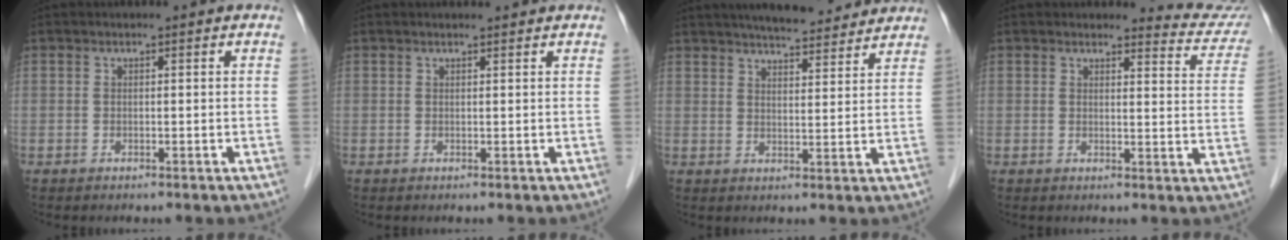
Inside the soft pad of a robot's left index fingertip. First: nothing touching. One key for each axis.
{"total": 2.0, "fx": 1.9, "fy": 0.0, "fz": 0.5, "tx": -0.009, "ty": 0.008, "tz": 0.024}
{"total": 12.1, "fx": 10.9, "fy": 2.0, "fz": 4.9, "tx": -0.069, "ty": 0.013, "tz": 0.145}
{"total": 7.0, "fx": 7.0, "fy": 0.5, "fz": -0.4, "tx": 0.014, "ty": -0.052, "tz": 0.055}